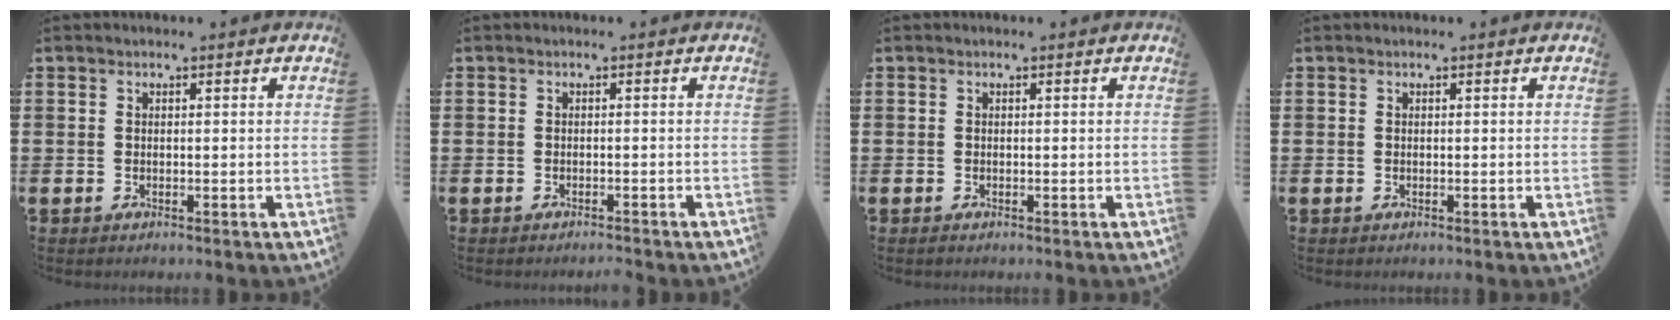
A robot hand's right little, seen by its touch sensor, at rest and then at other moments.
{"total": 0.7, "force": [-0.7, -0.1, 0.0], "torque": [0.000, -0.001, -0.015]}
{"total": 0.0}
{"total": 0.0}